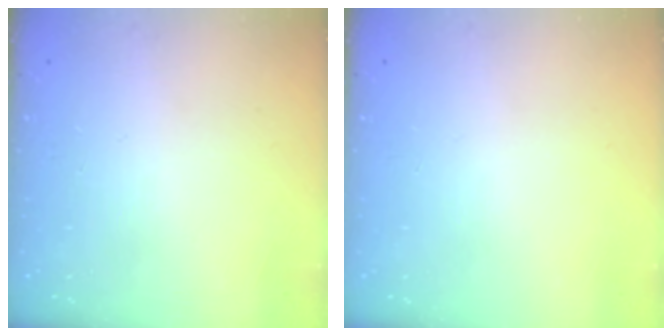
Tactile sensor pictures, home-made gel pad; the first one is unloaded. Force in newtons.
{"total": 0.0}